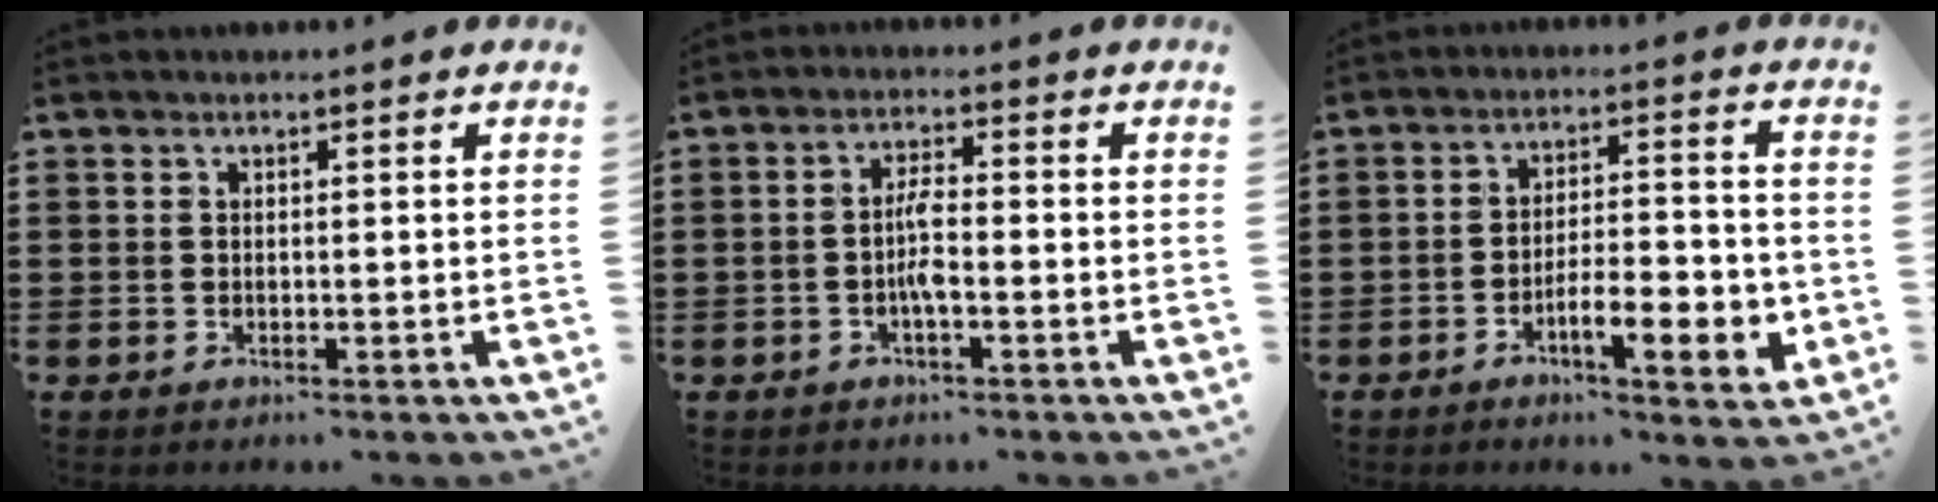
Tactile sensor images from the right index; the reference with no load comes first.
{"total": 3.7, "force": [-1.0, 0.9, 3.4], "torque": [-0.078, 0.000, -0.024]}
{"total": 8.6, "force": [-3.4, 2.7, 7.4], "torque": [-0.108, 0.002, -0.056]}